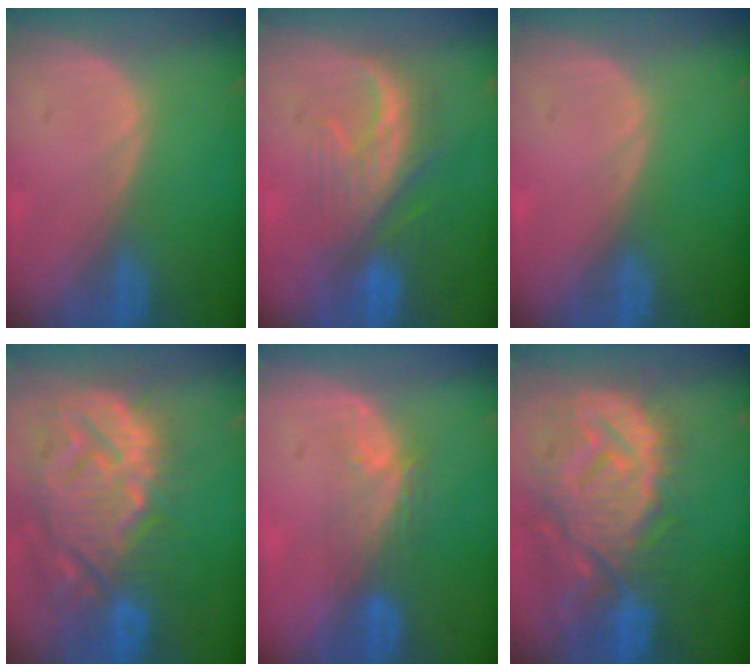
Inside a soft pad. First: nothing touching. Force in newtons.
{"total": 8.1, "press": 7.7, "slide": 2.5}
{"total": 0.0}
{"total": 14.4, "press": 12.4, "slide": 7.4}
{"total": 4.0, "press": 3.7, "slide": 1.6}
{"total": 14.0, "press": 12.1, "slide": 7.1}